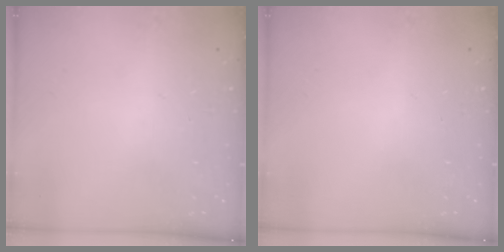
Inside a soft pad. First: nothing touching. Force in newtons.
{"total": 0.0}